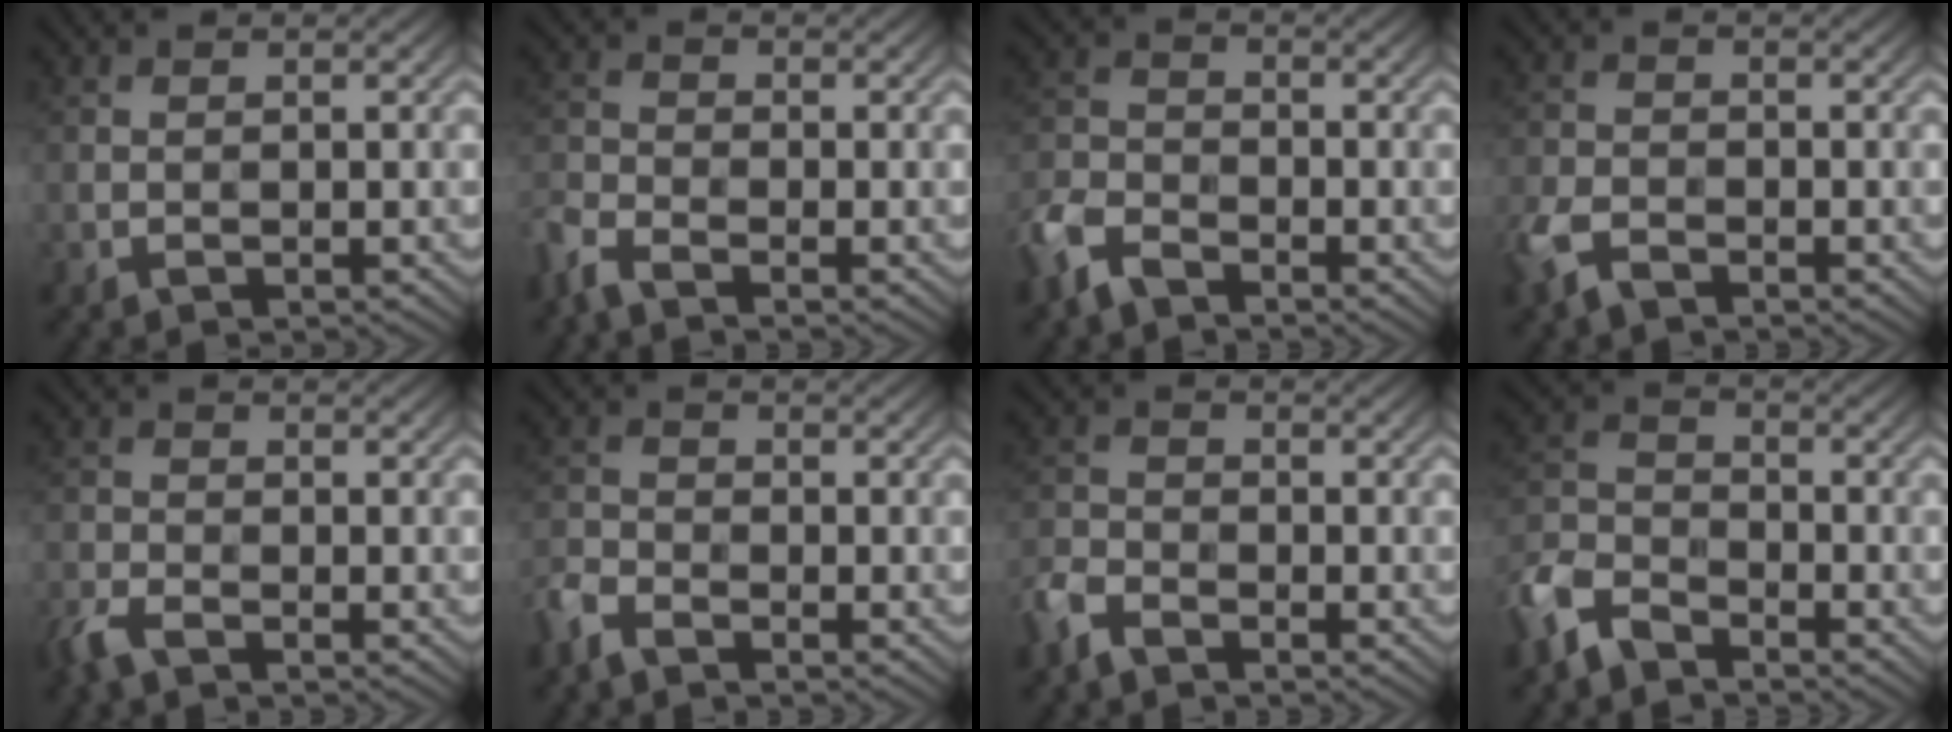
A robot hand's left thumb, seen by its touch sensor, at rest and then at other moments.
{"total": 4.2, "force": [-3.5, 1.2, 1.8], "torque": [-0.055, -0.014, -0.073]}
{"total": 6.9, "force": [-4.7, 3.7, 3.5], "torque": [-0.092, -0.016, -0.105]}
{"total": 5.4, "force": [-3.5, 2.9, 3.1], "torque": [-0.075, -0.016, -0.076]}
{"total": 3.9, "force": [-3.0, 1.4, 2.0], "torque": [-0.054, -0.013, -0.065]}
{"total": 4.3, "force": [-3.4, 1.8, 1.9], "torque": [-0.056, -0.015, -0.074]}
{"total": 4.7, "force": [-3.5, 2.3, 2.2], "torque": [-0.058, -0.013, -0.081]}
{"total": 7.7, "force": [-5.6, 3.8, 3.7], "torque": [-0.095, -0.012, -0.126]}